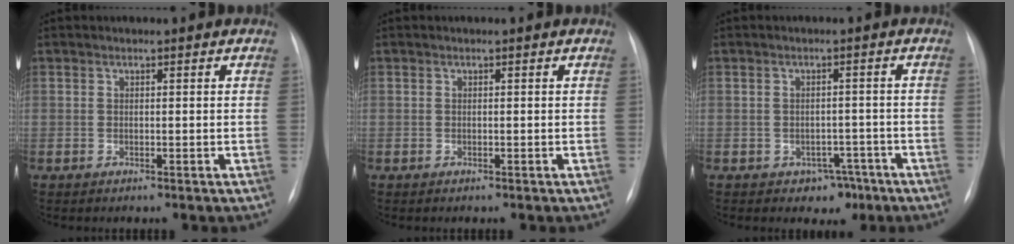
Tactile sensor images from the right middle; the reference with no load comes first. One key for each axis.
{"total": 0.0}
{"total": 3.7, "fx": -2.1, "fy": 2.8, "fz": 1.3, "tx": -0.005, "ty": 0.014, "tz": -0.019}